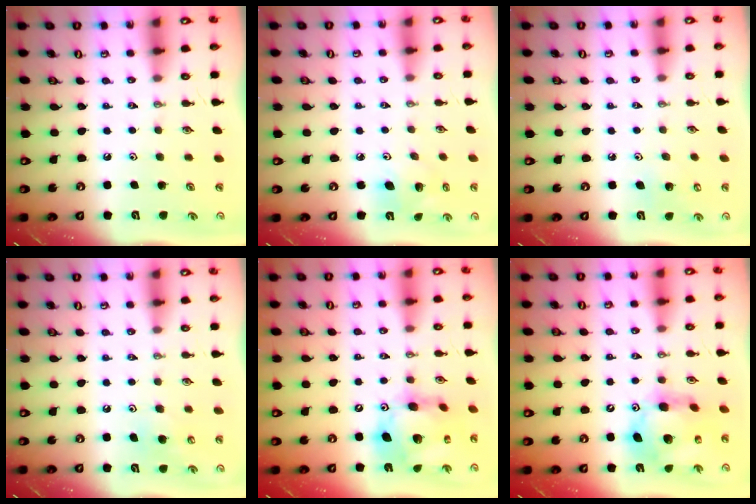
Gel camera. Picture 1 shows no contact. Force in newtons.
{"total": 7.4, "press": 7.2, "slide": 1.7}
{"total": 6.0, "press": 6.0, "slide": 0.5}
{"total": 8.0, "press": 7.9, "slide": 0.9}
{"total": 17.1, "press": 17.0, "slide": 1.8}
{"total": 15.2, "press": 15.1, "slide": 1.5}